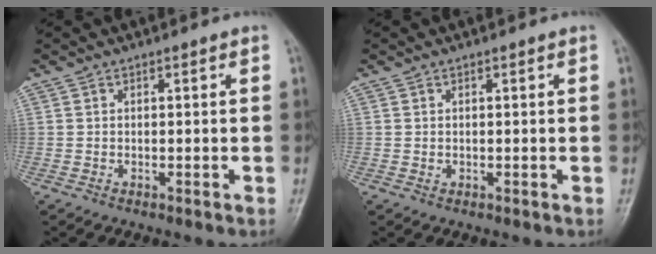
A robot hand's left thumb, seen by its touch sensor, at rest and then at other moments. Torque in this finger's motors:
{"motor_torque": [-0.03, -0.02, 0.09, 0.01, 0.00]}